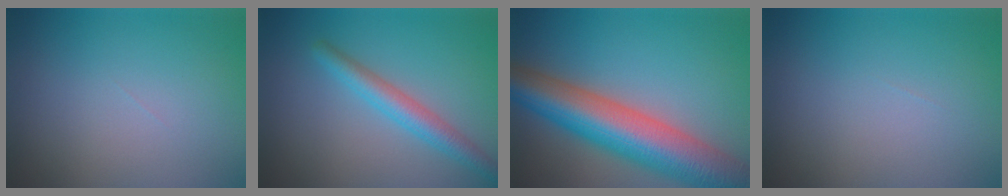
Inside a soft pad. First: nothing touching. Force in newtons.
{"total": 3.1, "press": 3.1, "slide": 0.1}
{"total": 11.2, "press": 11.2, "slide": 0.5}
{"total": 0.0}